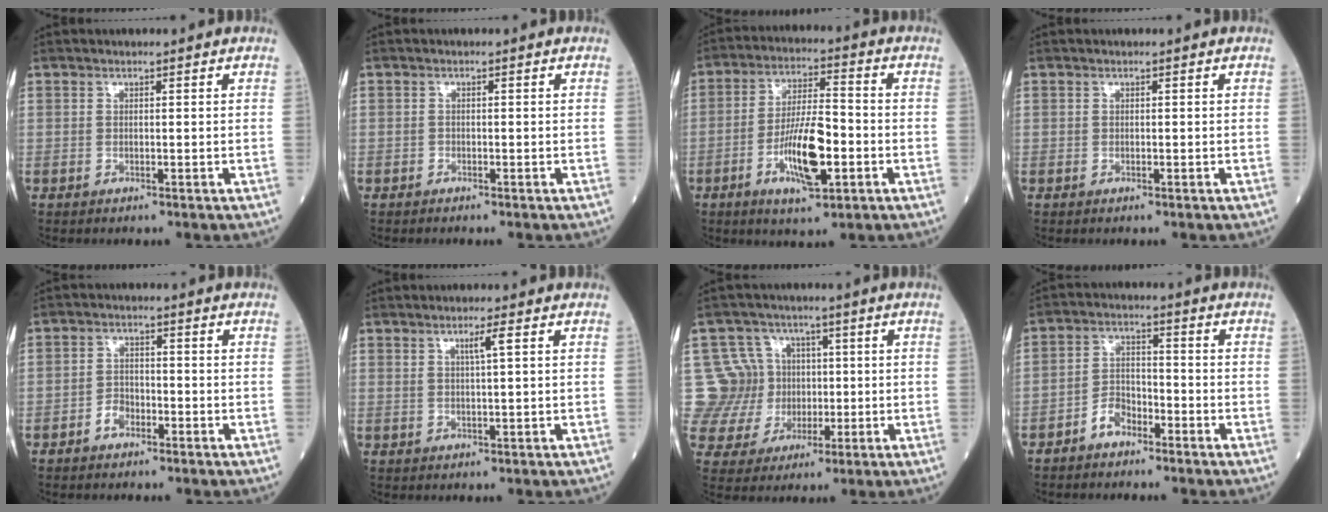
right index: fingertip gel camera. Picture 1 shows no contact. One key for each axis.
{"total": 0.7, "fx": -0.5, "fy": 0.5, "fz": -0.1, "tx": 0.001, "ty": 0.004, "tz": -0.013}
{"total": 10.6, "fx": -3.4, "fy": 2.4, "fz": 9.8, "tx": -0.185, "ty": 0.000, "tz": -0.059}
{"total": 0.0}
{"total": 2.7, "fx": -1.7, "fy": 1.7, "fz": 1.1, "tx": -0.014, "ty": 0.008, "tz": -0.031}
{"total": 2.3, "fx": 1.0, "fy": -0.2, "fz": 2.1, "tx": -0.039, "ty": -0.001, "tz": 0.019}
{"total": 11.1, "fx": 1.4, "fy": 11.0, "fz": 1.0, "tx": -0.027, "ty": 0.048, "tz": 0.038}
{"total": 4.3, "fx": -3.0, "fy": 2.5, "fz": 1.9, "tx": -0.030, "ty": 0.010, "tz": -0.057}